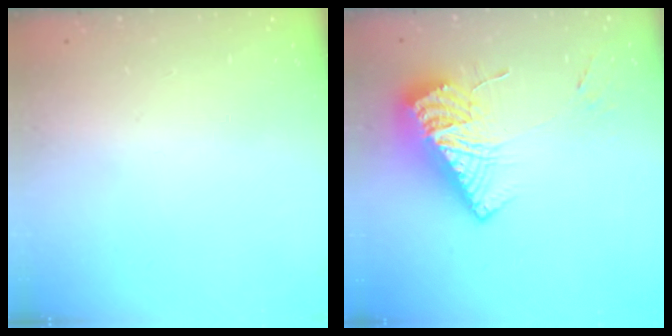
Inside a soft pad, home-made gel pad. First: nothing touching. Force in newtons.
{"total": 15.1, "press": 15.0, "slide": 1.7}